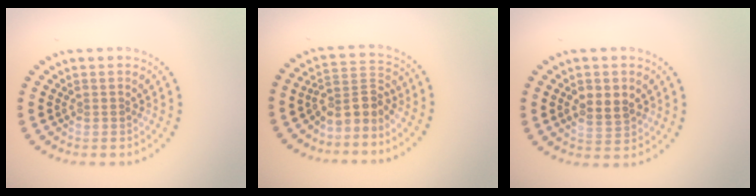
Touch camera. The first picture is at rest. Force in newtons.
{"total": 3.0, "press": 2.2, "slide": 2.0}
{"total": 2.9, "press": 2.9, "slide": 0.4}